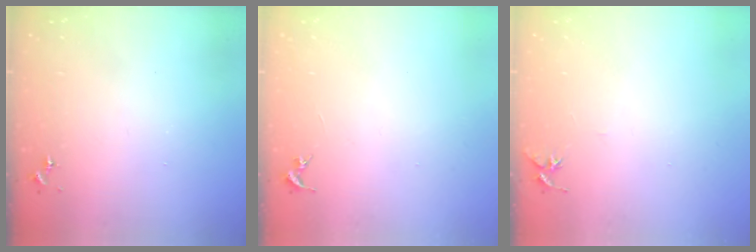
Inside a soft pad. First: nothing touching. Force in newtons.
{"total": 0.0}
{"total": 4.9, "press": 4.8, "slide": 0.5}